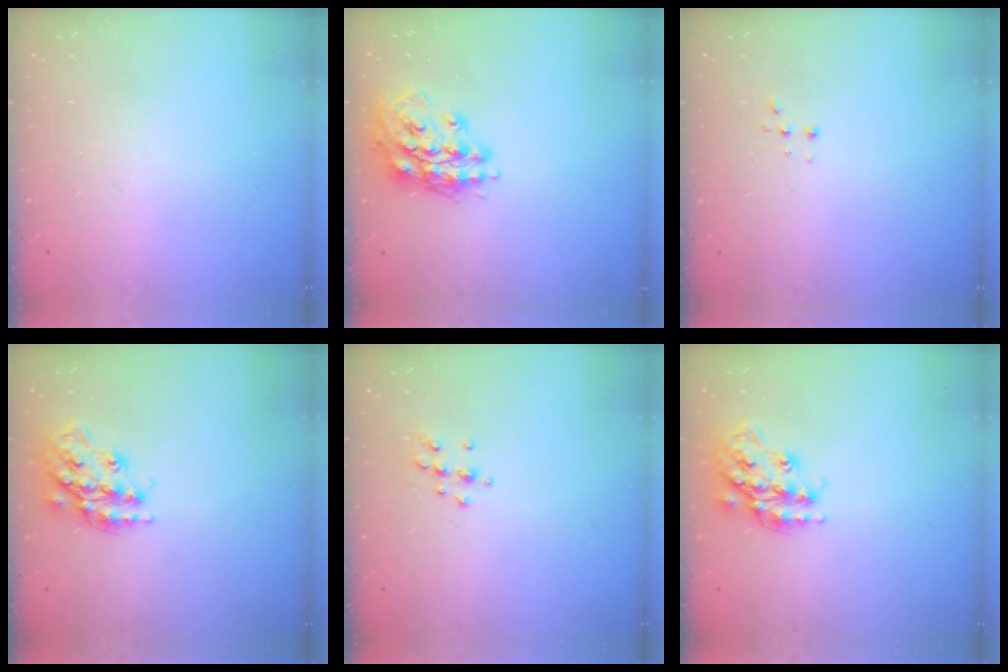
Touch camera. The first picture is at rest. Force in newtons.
{"total": 14.9, "press": 14.9, "slide": 1.6}
{"total": 2.2, "press": 2.2, "slide": 0.5}
{"total": 17.5, "press": 17.5, "slide": 1.3}
{"total": 6.3, "press": 6.2, "slide": 0.9}
{"total": 17.5, "press": 17.5, "slide": 1.3}